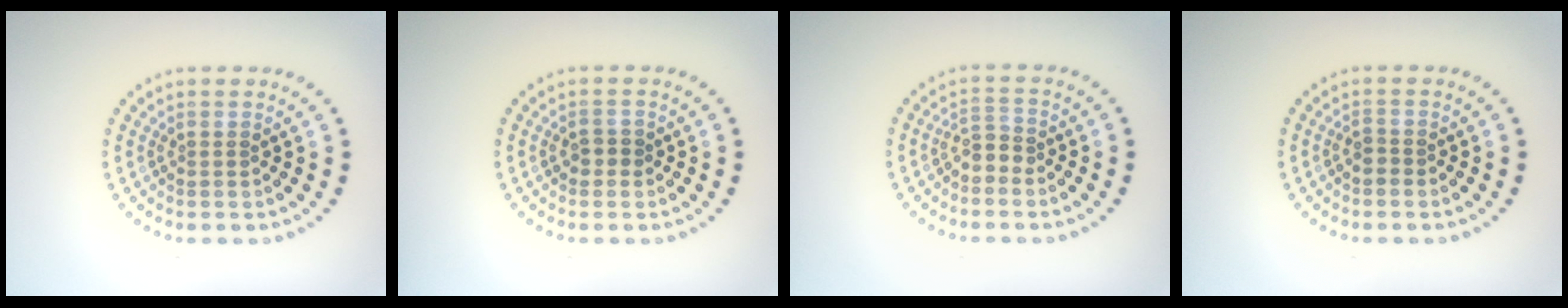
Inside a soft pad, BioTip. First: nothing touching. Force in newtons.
{"total": 1.1, "press": 1.1, "slide": 0.4}
{"total": 1.7, "press": 1.5, "slide": 0.9}
{"total": 0.8, "press": 0.6, "slide": 0.5}